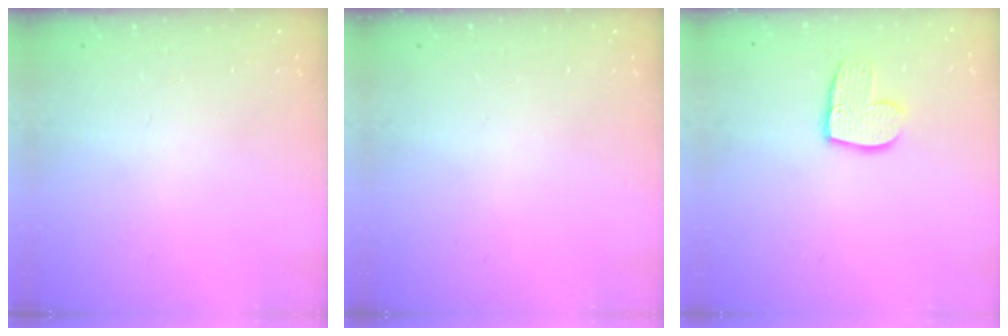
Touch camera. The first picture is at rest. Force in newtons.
{"total": 0.0}
{"total": 10.9, "press": 10.9, "slide": 0.9}